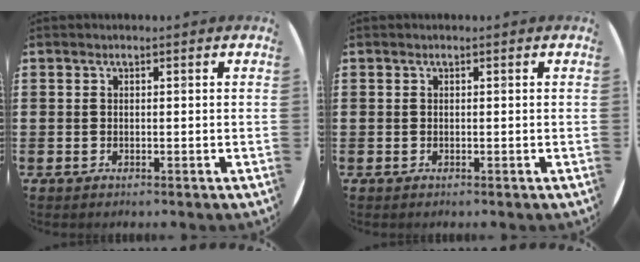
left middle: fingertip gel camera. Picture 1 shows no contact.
{"total": 0.0}